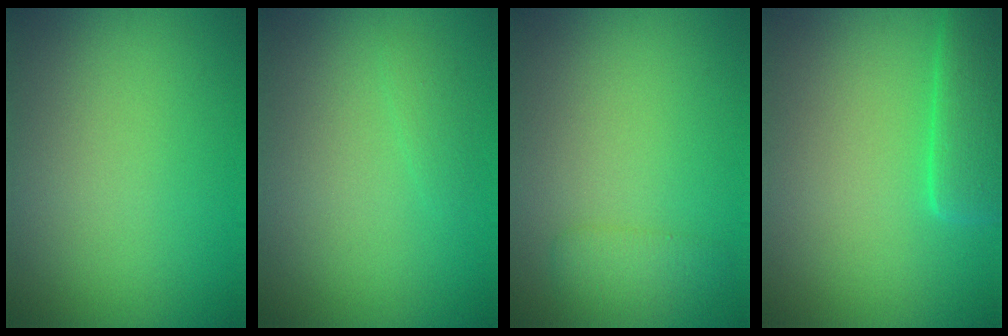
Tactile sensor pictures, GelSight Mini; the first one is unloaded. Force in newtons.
{"total": 0.8, "press": 0.8, "slide": 0.0}
{"total": 1.5, "press": 1.5, "slide": 0.2}
{"total": 4.4, "press": 4.4, "slide": 0.4}